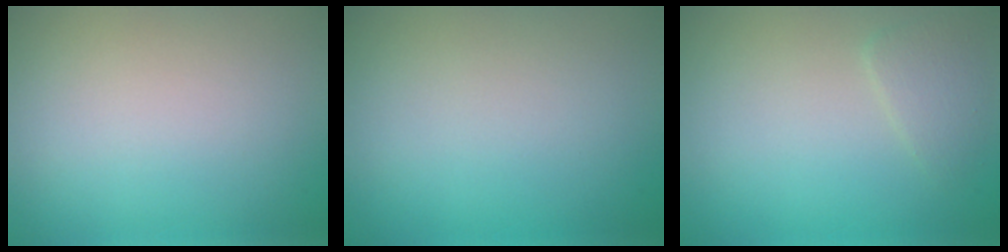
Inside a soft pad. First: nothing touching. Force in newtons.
{"total": 0.0}
{"total": 1.5, "press": 1.5, "slide": 0.1}